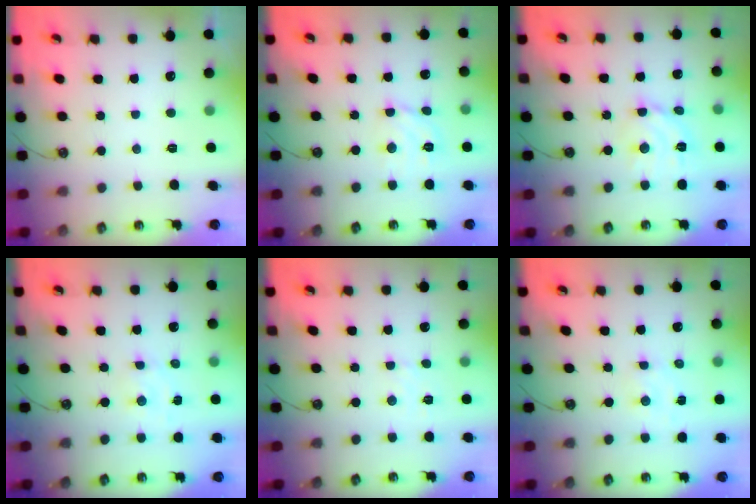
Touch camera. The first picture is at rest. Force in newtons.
{"total": 8.1, "press": 8.0, "slide": 1.1}
{"total": 10.5, "press": 10.5, "slide": 0.8}
{"total": 2.1, "press": 2.0, "slide": 0.3}
{"total": 2.8, "press": 2.7, "slide": 0.5}
{"total": 2.7, "press": 2.7, "slide": 0.4}